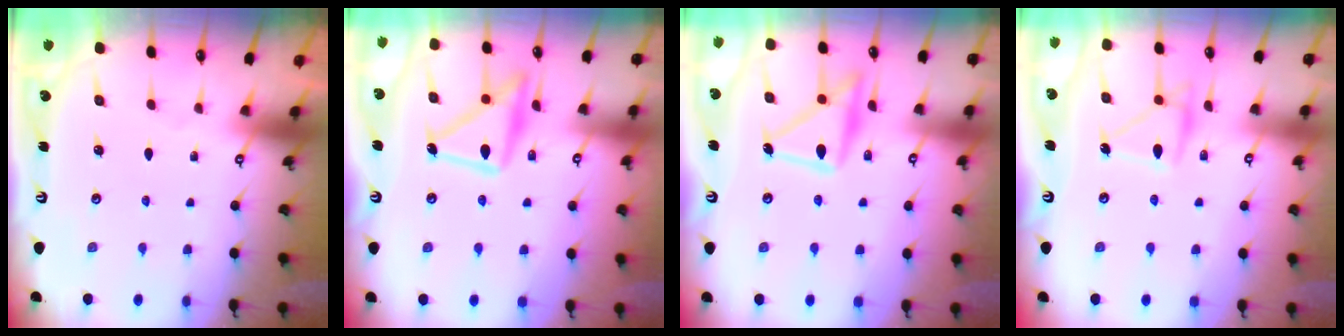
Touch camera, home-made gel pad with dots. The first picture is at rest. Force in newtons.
{"total": 16.7, "press": 16.7, "slide": 1.2}
{"total": 16.6, "press": 16.6, "slide": 0.9}
{"total": 15.5, "press": 15.4, "slide": 0.9}